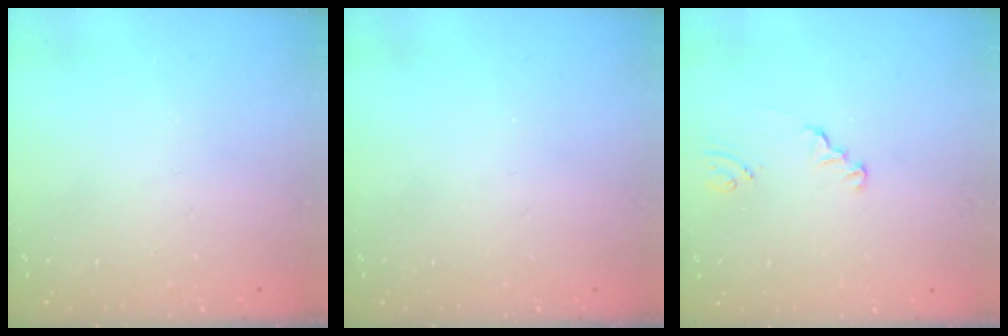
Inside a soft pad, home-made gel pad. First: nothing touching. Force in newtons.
{"total": 0.0}
{"total": 1.2, "press": 1.2, "slide": 0.1}